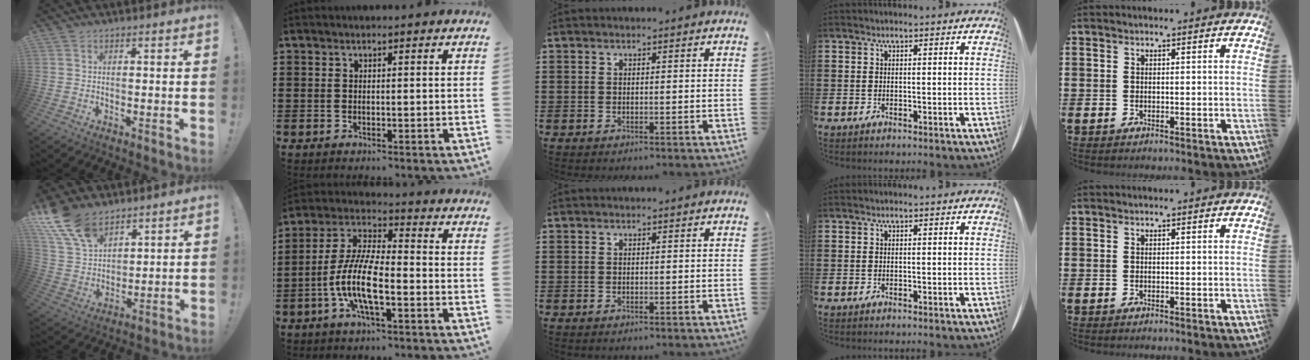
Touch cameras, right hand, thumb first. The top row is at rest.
{"thumb": {"total": 14.3, "force": [10.1, 7.7, 6.7], "torque": [-0.154, -0.056, 0.195]}, "index": {"total": 9.8, "force": [-3.5, 2.6, 8.8], "torque": [-0.210, -0.016, -0.073]}}